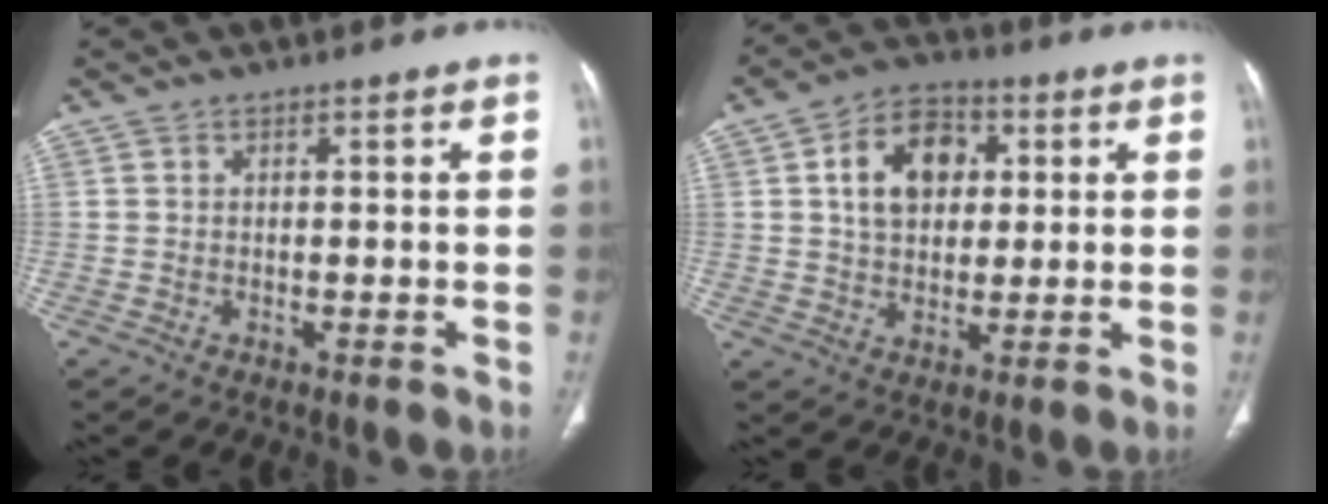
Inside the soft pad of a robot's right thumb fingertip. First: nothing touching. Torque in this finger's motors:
{"motor_torque": [1.10, 1.11, 0.37, -0.34, 0.07]}